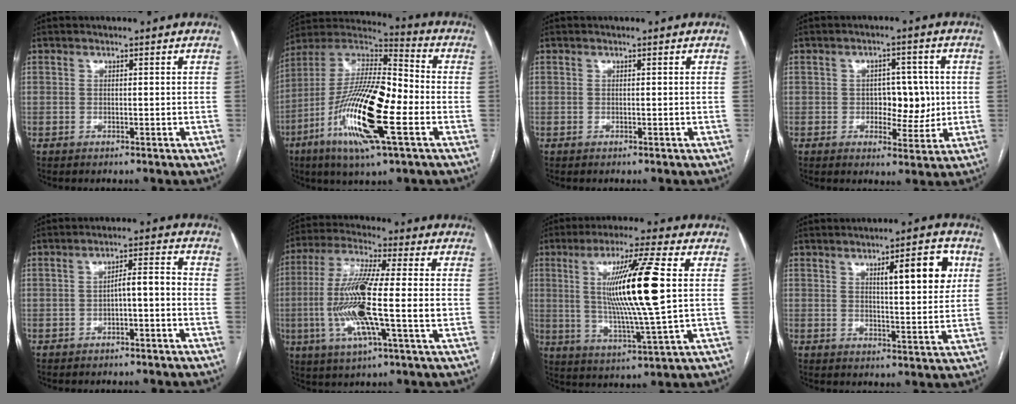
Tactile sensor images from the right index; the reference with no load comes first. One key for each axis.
{"total": 20.6, "fx": -6.6, "fy": 3.4, "fz": 19.2, "tx": -0.392, "ty": -0.020, "tz": -0.125}
{"total": 0.0}
{"total": 6.4, "fx": -0.1, "fy": 3.8, "fz": 5.2, "tx": -0.064, "ty": 0.009, "tz": 0.006}
{"total": 4.0, "fx": -1.3, "fy": 0.9, "fz": 3.7, "tx": -0.055, "ty": 0.021, "tz": -0.016}
{"total": 15.1, "fx": -2.1, "fy": 1.1, "fz": 14.9, "tx": -0.301, "ty": -0.006, "tz": -0.044}
{"total": 14.8, "fx": 2.1, "fy": -1.0, "fz": 14.7, "tx": -0.273, "ty": -0.005, "tz": 0.035}
{"total": 8.9, "fx": 3.3, "fy": 1.7, "fz": 8.1, "tx": -0.113, "ty": 0.006, "tz": 0.047}